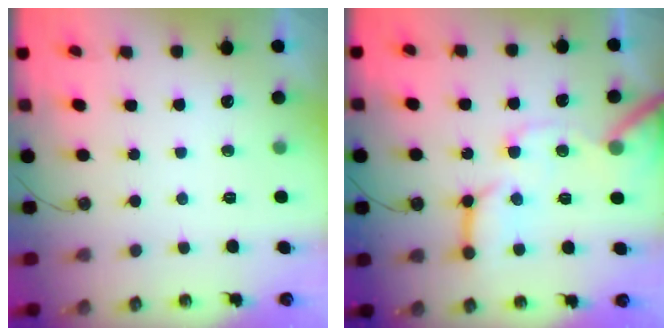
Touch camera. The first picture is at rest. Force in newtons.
{"total": 15.7, "press": 15.6, "slide": 1.9}